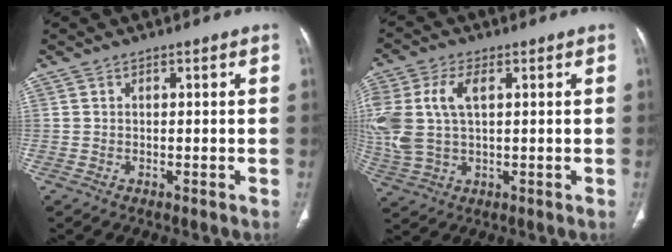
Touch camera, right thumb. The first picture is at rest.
{"total": 11.8, "force": [2.5, 6.6, 9.5], "torque": [-0.234, 0.015, 0.056]}